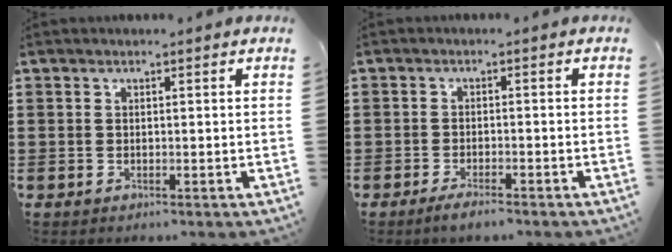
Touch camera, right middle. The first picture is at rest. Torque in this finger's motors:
{"motor_torque": [0.81, 0.38, 0.02, 0.06]}